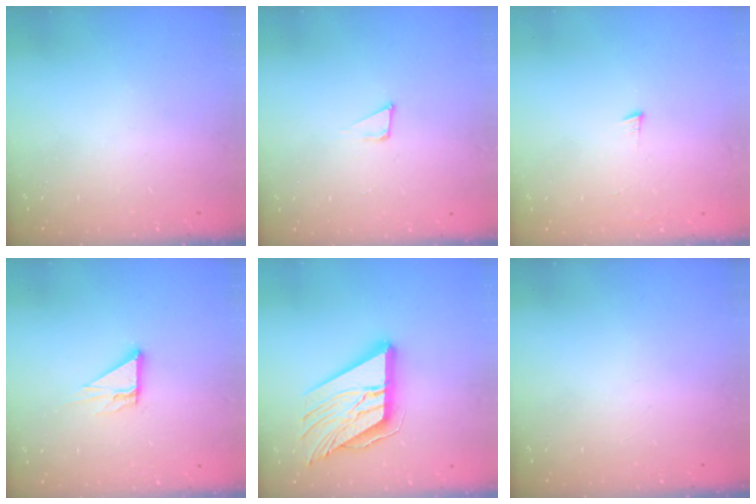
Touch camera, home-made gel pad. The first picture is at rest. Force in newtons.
{"total": 5.0, "press": 4.9, "slide": 0.8}
{"total": 3.2, "press": 3.2, "slide": 0.4}
{"total": 5.5, "press": 5.5, "slide": 0.3}
{"total": 18.2, "press": 18.1, "slide": 2.0}
{"total": 0.0}